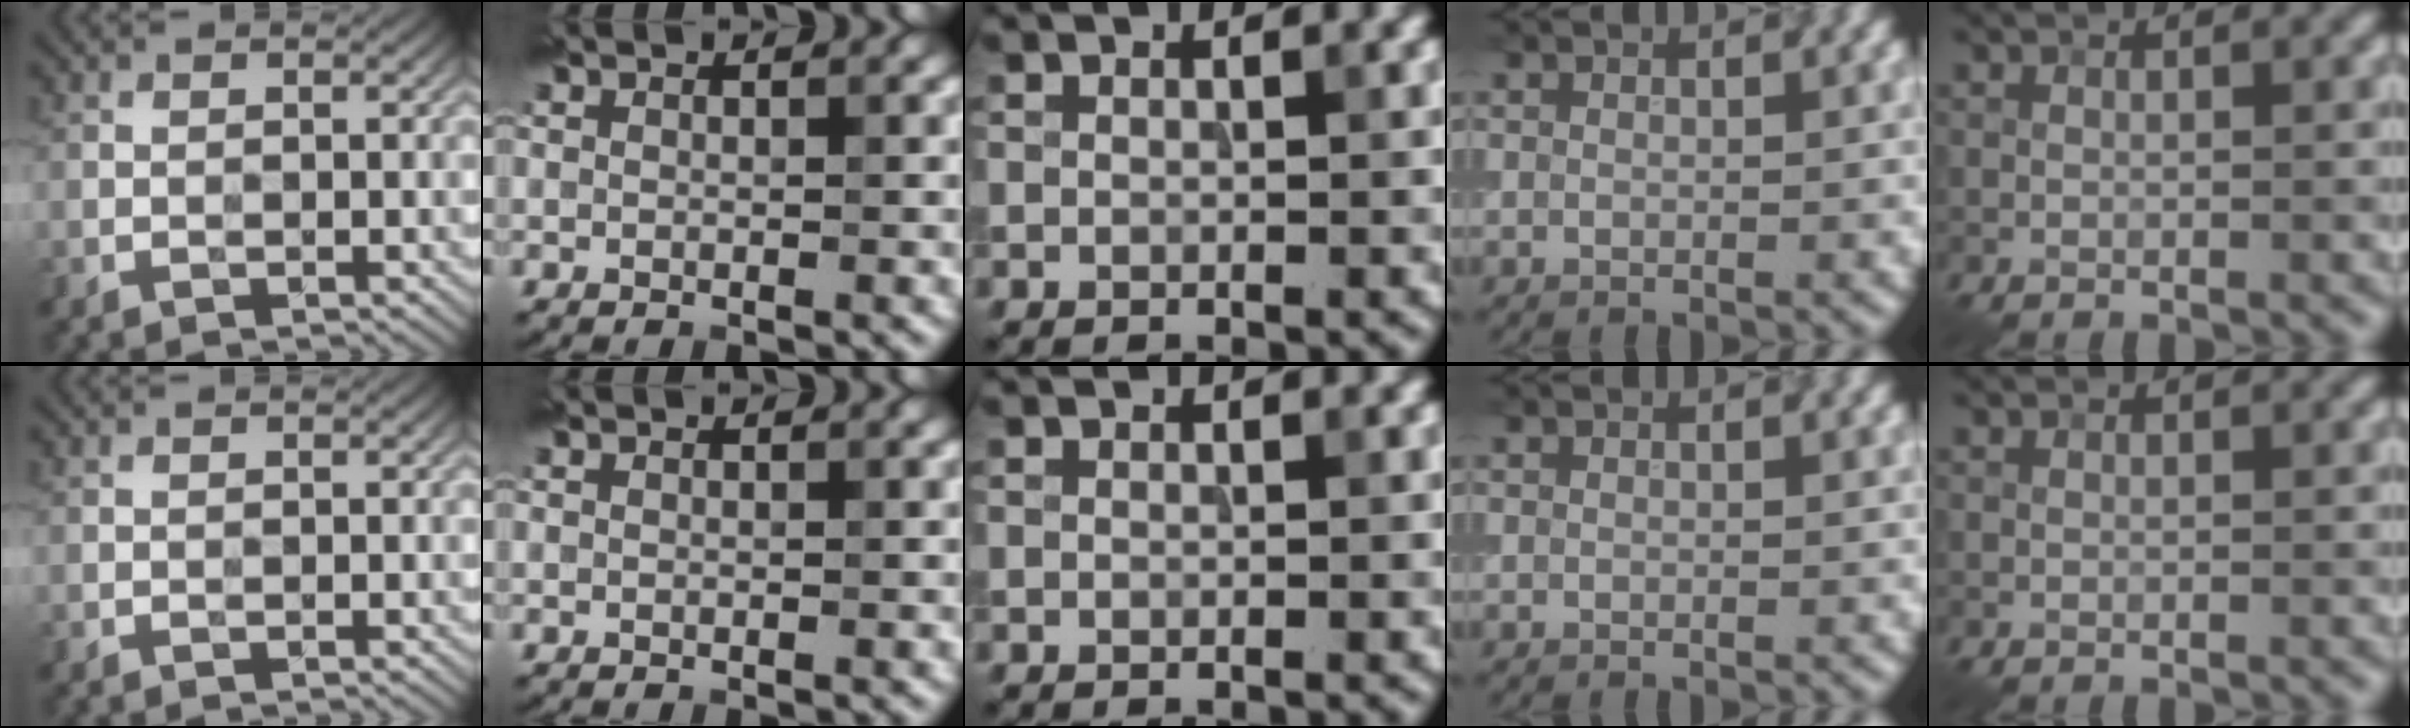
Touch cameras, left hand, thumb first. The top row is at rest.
{}